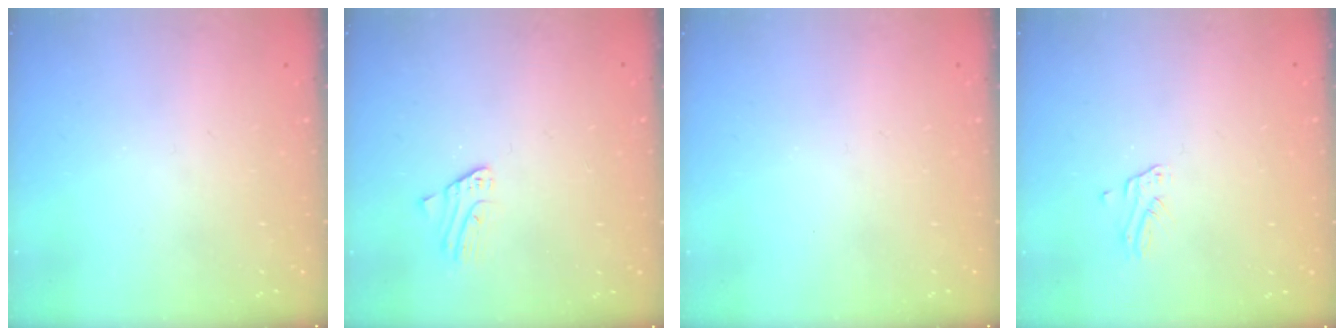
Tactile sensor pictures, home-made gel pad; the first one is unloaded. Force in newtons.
{"total": 1.8, "press": 1.8, "slide": 0.1}
{"total": 0.0}
{"total": 1.3, "press": 1.3, "slide": 0.1}